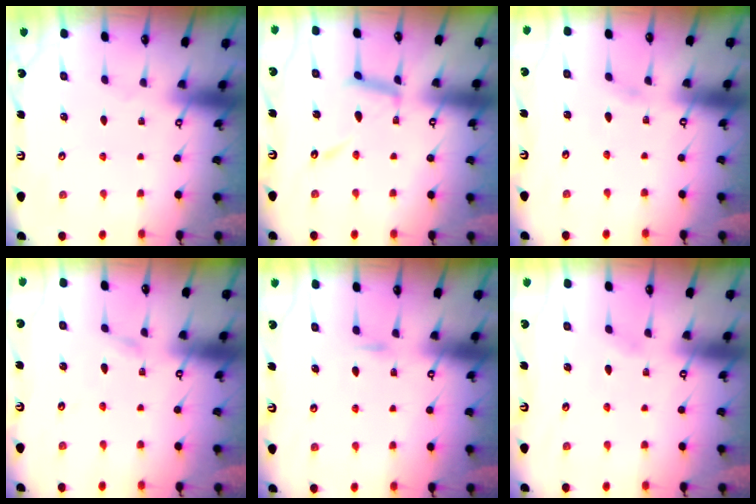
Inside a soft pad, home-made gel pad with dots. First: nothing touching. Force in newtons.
{"total": 11.6, "press": 11.6, "slide": 1.0}
{"total": 1.5, "press": 1.5, "slide": 0.2}
{"total": 2.5, "press": 2.5, "slide": 0.2}
{"total": 6.1, "press": 6.1, "slide": 0.8}
{"total": 3.7, "press": 3.7, "slide": 0.4}